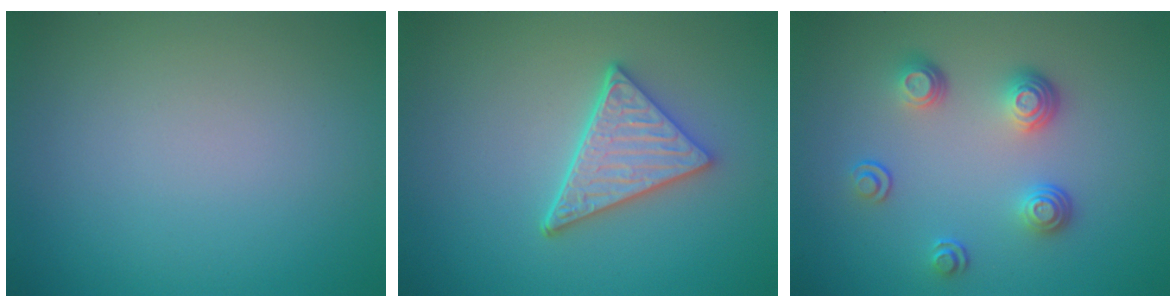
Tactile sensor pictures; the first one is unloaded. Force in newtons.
{"total": 4.6, "press": 3.7, "slide": 2.7}
{"total": 3.4, "press": 2.6, "slide": 2.2}